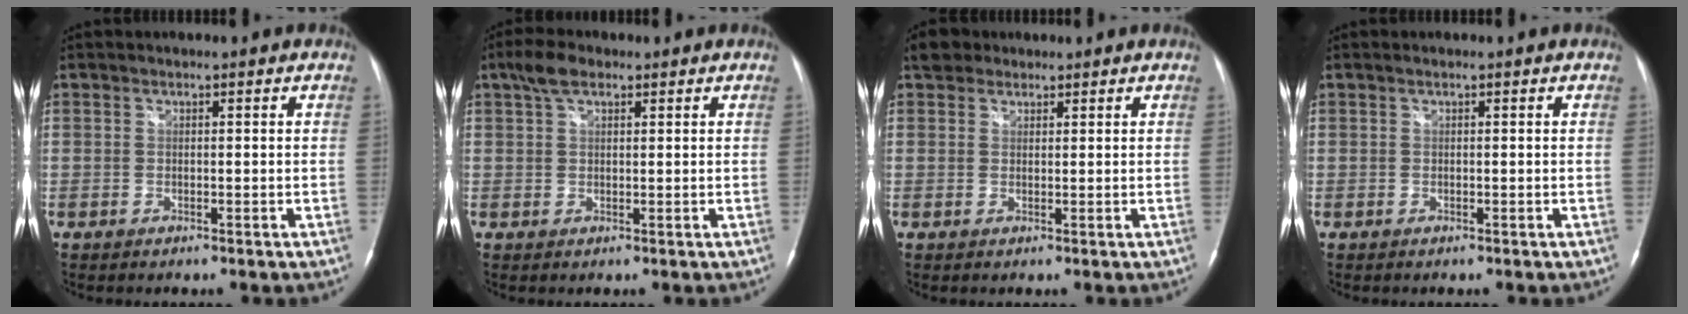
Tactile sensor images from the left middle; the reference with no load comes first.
{"total": 3.7, "force": [2.4, 1.7, 2.4], "torque": [-0.055, 0.017, 0.046]}
{"total": 2.8, "force": [2.0, 1.8, 0.5], "torque": [-0.015, 0.019, 0.035]}
{"total": 0.0}